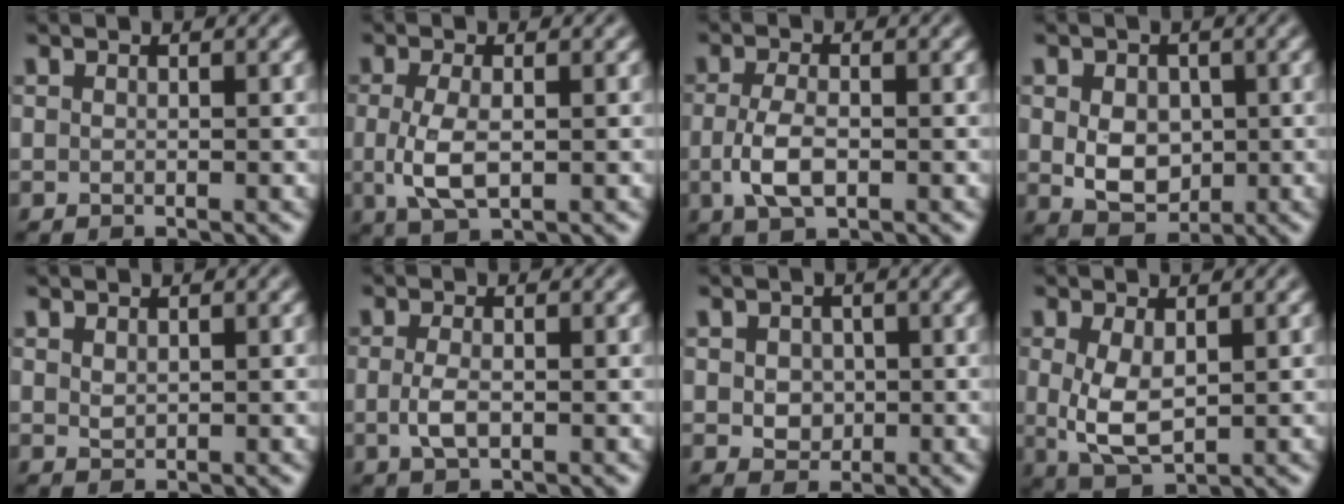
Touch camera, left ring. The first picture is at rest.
{"total": 3.7, "force": [-0.3, 1.6, 3.3], "torque": [-0.080, -0.005, -0.005]}
{"total": 3.5, "force": [-0.7, 1.6, 3.0], "torque": [-0.067, -0.006, -0.015]}
{"total": 4.3, "force": [0.1, 3.2, 2.8], "torque": [-0.052, -0.007, 0.006]}
{"total": 0.8, "force": [0.6, 0.4, 0.4], "torque": [-0.012, -0.002, 0.016]}
{"total": 2.1, "force": [-0.3, 0.9, 1.9], "torque": [-0.045, -0.005, -0.009]}
{"total": 2.3, "force": [0.1, 2.0, 1.2], "torque": [-0.020, -0.003, 0.003]}
{"total": 4.0, "force": [0.3, 2.0, 3.4], "torque": [-0.078, -0.003, 0.014]}